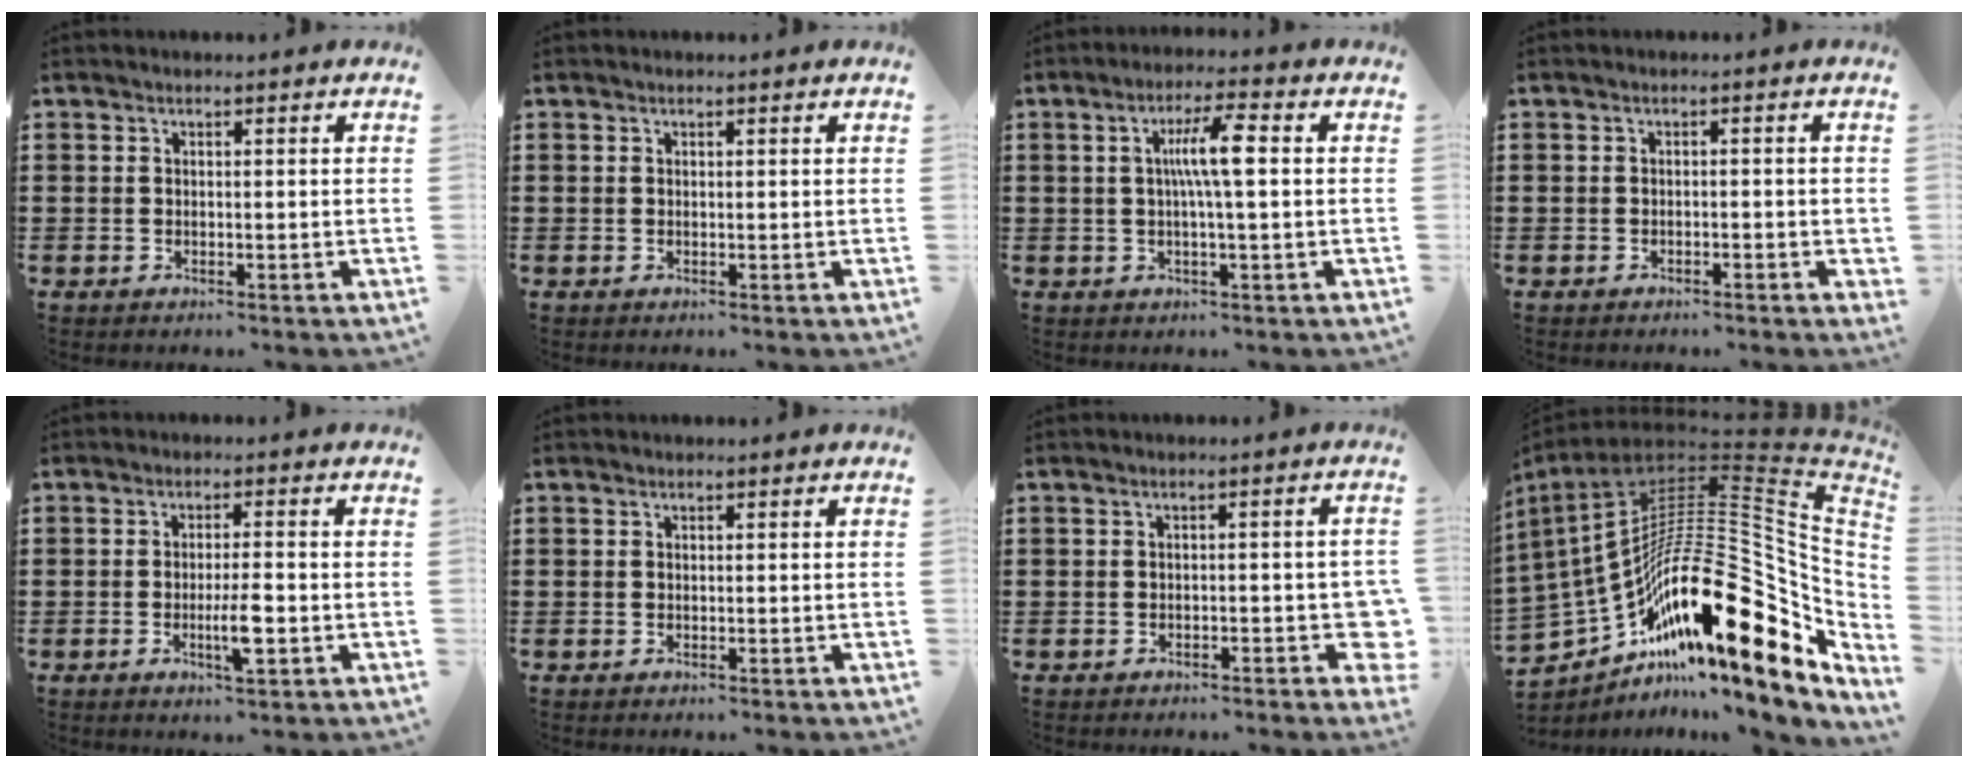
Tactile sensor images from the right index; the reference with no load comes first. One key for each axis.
{"total": 0.0}
{"total": 6.3, "fx": 0.6, "fy": 0.7, "fz": 6.3, "tx": -0.118, "ty": 0.004, "tz": 0.005}
{"total": 0.9, "fx": -0.7, "fy": 0.3, "fz": 0.3, "tx": -0.010, "ty": -0.002, "tz": -0.015}
{"total": 4.8, "fx": -1.3, "fy": 0.8, "fz": 4.5, "tx": -0.089, "ty": -0.006, "tz": -0.026}
{"total": 0.0}
{"total": 3.3, "fx": -1.5, "fy": 1.6, "fz": 2.4, "tx": -0.034, "ty": 0.003, "tz": -0.031}
{"total": 27.1, "fx": -7.0, "fy": 9.8, "fz": 24.3, "tx": -0.473, "ty": -0.027, "tz": -0.137}